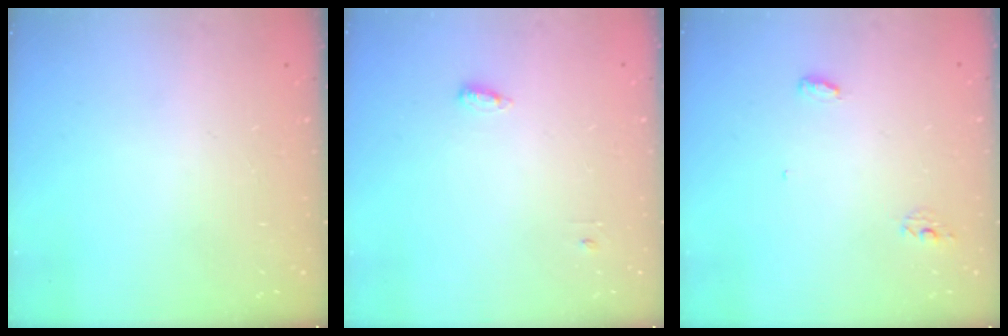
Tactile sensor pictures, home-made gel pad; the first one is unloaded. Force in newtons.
{"total": 3.7, "press": 3.6, "slide": 1.0}
{"total": 5.2, "press": 4.4, "slide": 2.7}